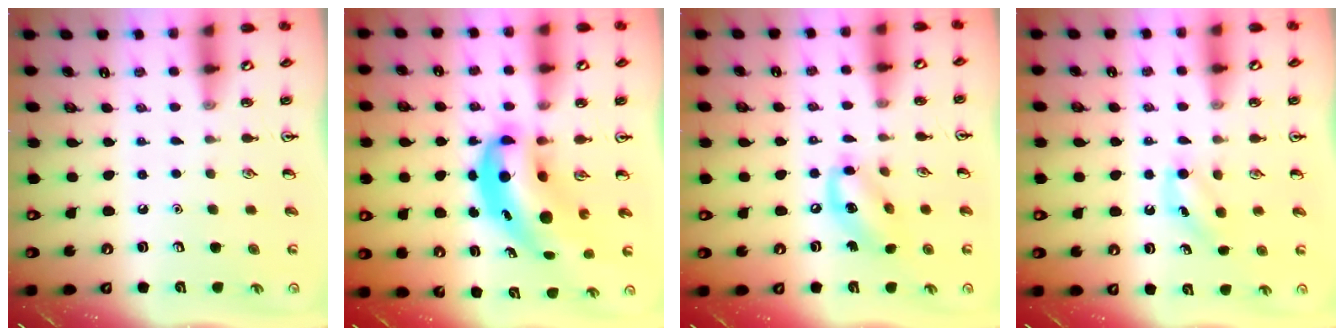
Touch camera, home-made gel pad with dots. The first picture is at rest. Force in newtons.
{"total": 10.3, "press": 9.8, "slide": 3.2}
{"total": 10.7, "press": 10.5, "slide": 2.1}
{"total": 5.3, "press": 5.0, "slide": 1.7}